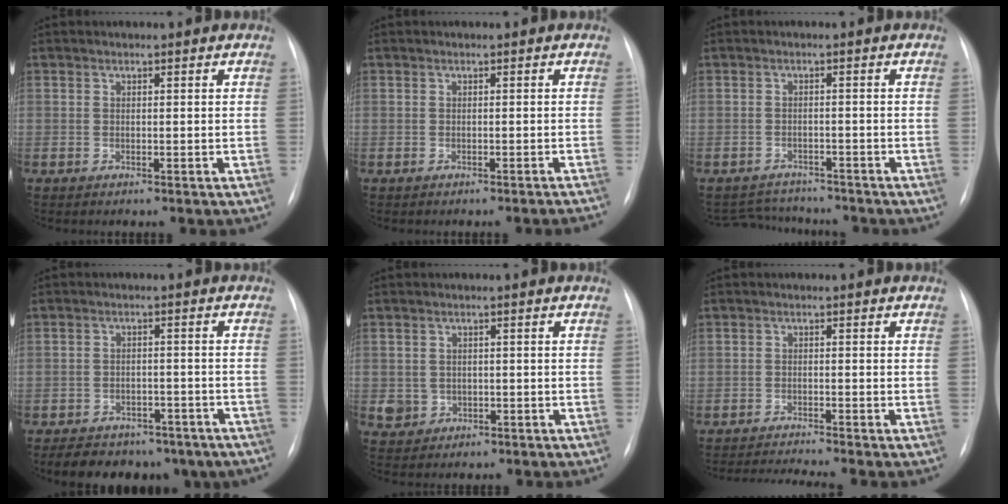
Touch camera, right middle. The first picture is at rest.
{"total": 2.0, "force": [-1.8, -0.3, 0.6], "torque": [-0.005, 0.001, -0.021]}
{"total": 4.8, "force": [-4.7, 1.1, -0.3], "torque": [0.000, 0.008, -0.073]}
{"total": 13.0, "force": [-9.4, 7.1, 5.3], "torque": [-0.080, 0.007, -0.115]}
{"total": 3.3, "force": [-0.5, 3.2, 0.8], "torque": [-0.006, 0.004, 0.003]}
{"total": 5.0, "force": [-4.4, -1.6, 1.6], "torque": [-0.027, -0.017, -0.074]}